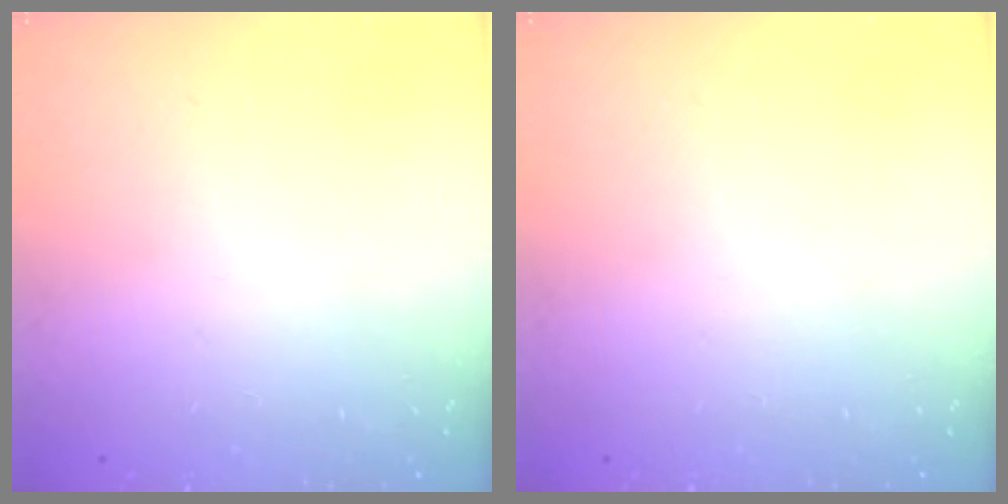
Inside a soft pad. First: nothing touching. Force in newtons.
{"total": 0.0}